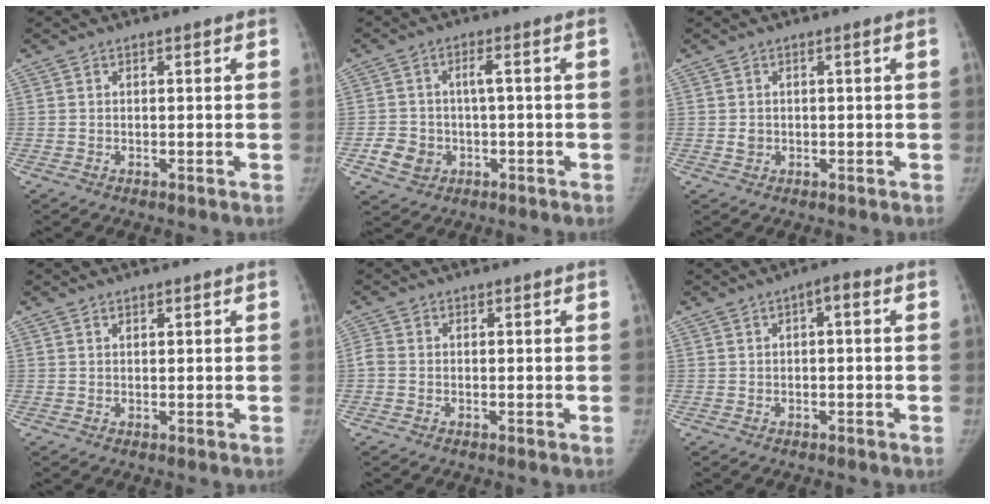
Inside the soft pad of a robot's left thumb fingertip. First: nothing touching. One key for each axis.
{"total": 5.8, "fx": -1.7, "fy": 4.2, "fz": 3.6, "tx": -0.055, "ty": 0.020, "tz": -0.020}
{"total": 1.1, "fx": 0.0, "fy": 0.9, "fz": 0.7, "tx": -0.006, "ty": 0.004, "tz": 0.006}
{"total": 0.5, "fx": 0.4, "fy": 0.3, "fz": 0.2, "tx": 0.002, "ty": -0.002, "tz": 0.005}
{"total": 1.8, "fx": -0.5, "fy": 1.3, "fz": 1.0, "tx": -0.024, "ty": -0.001, "tz": -0.019}
{"total": 2.3, "fx": 0.1, "fy": 1.0, "fz": 2.0, "tx": -0.022, "ty": 0.015, "tz": -0.007}